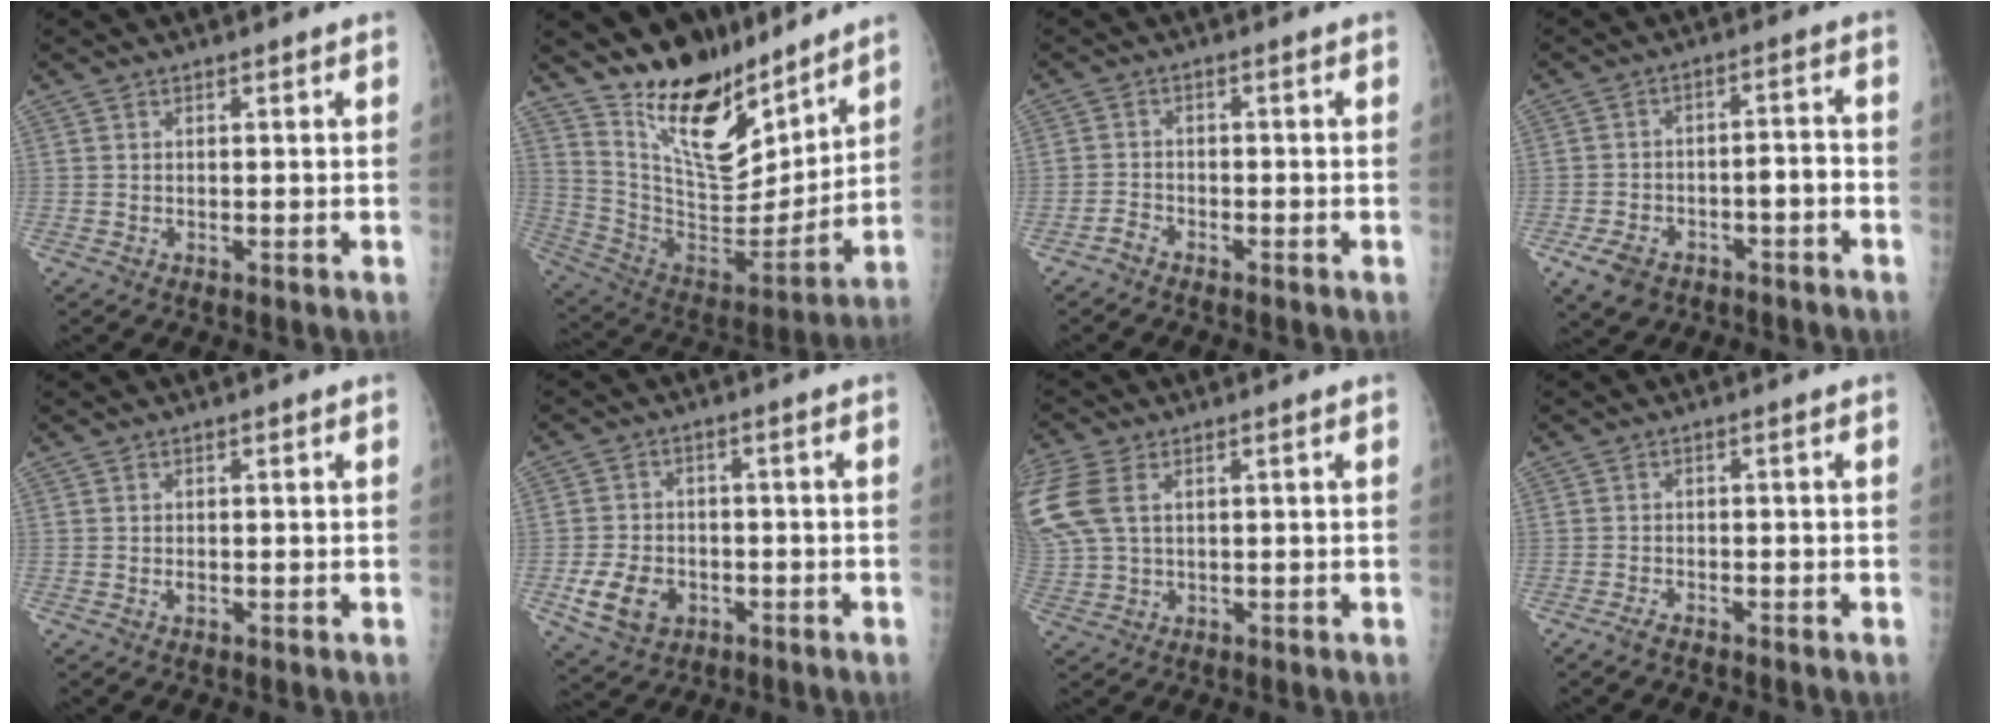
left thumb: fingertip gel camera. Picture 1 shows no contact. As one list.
[{"total": 20.5, "force": [15.8, 8.1, 10.3], "torque": [-0.119, -0.116, 0.279]}, {"total": 1.9, "force": [-1.7, 0.7, 0.3], "torque": [-0.008, 0.007, -0.035]}, {"total": 8.7, "force": [-4.5, 4.8, 5.7], "torque": [-0.084, 0.038, -0.065]}, {"total": 0.6, "force": [0.2, 0.4, 0.4], "torque": [-0.002, -0.001, 0.003]}, {"total": 8.0, "force": [-2.9, 6.0, 4.5], "torque": [-0.073, 0.010, -0.043]}, {"total": 10.3, "force": [3.2, 6.2, 7.6], "torque": [-0.216, 0.012, 0.070]}, {"total": 1.5, "force": [-1.3, 0.2, 0.7], "torque": [-0.019, 0.000, -0.028]}]